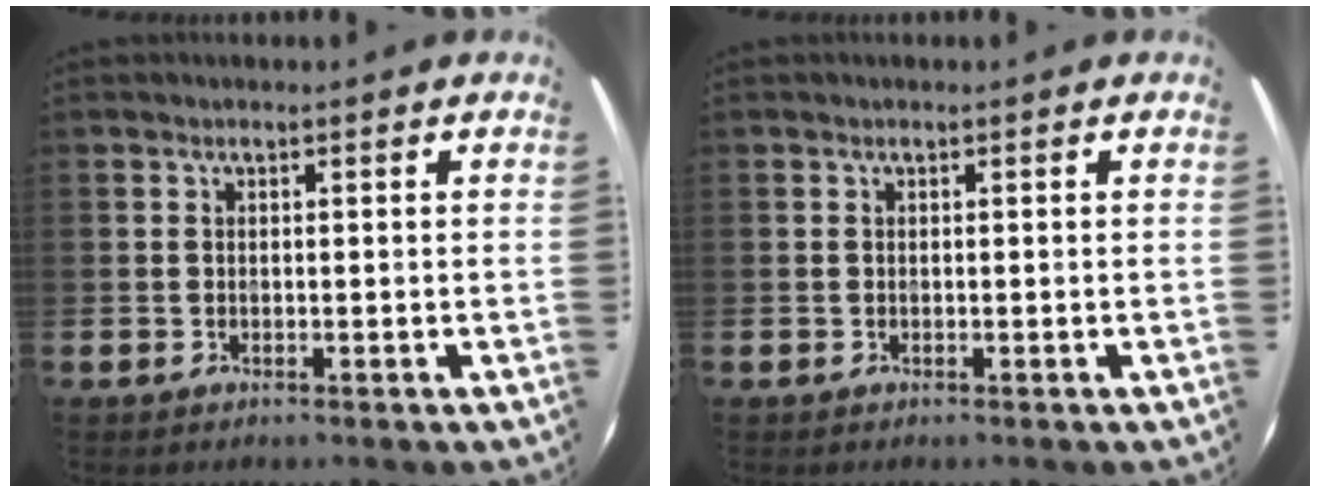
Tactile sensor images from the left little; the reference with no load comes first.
{"total": 0.0}